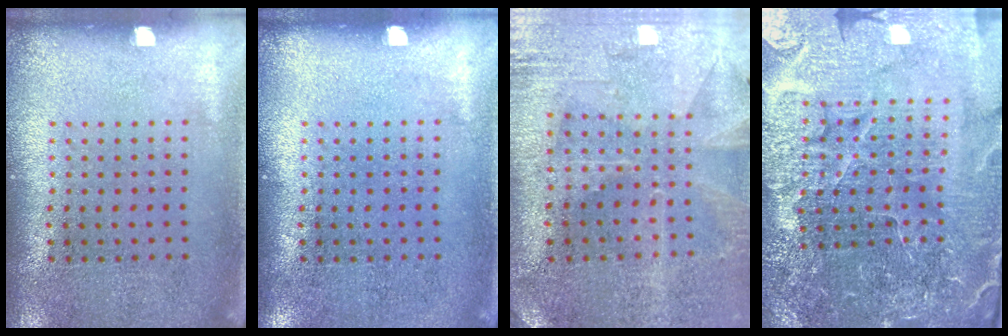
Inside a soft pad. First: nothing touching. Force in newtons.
{"total": 0.0}
{"total": 0.7, "press": 0.6, "slide": 0.3}
{"total": 5.6, "press": 5.2, "slide": 2.1}